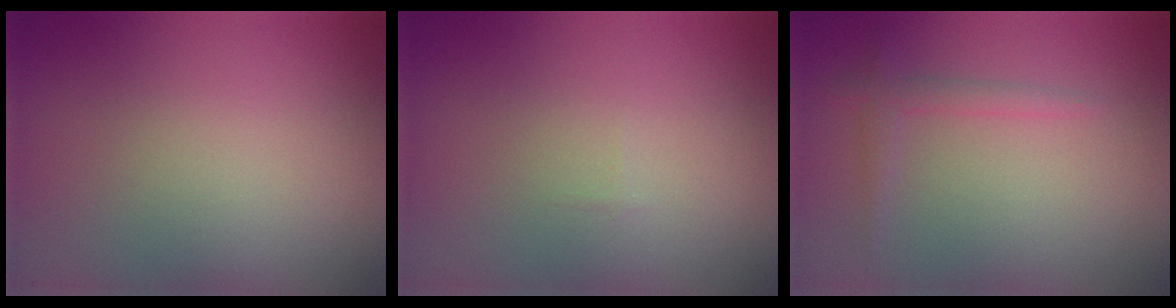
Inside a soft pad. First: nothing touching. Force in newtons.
{"total": 0.0}
{"total": 1.4, "press": 1.4, "slide": 0.1}